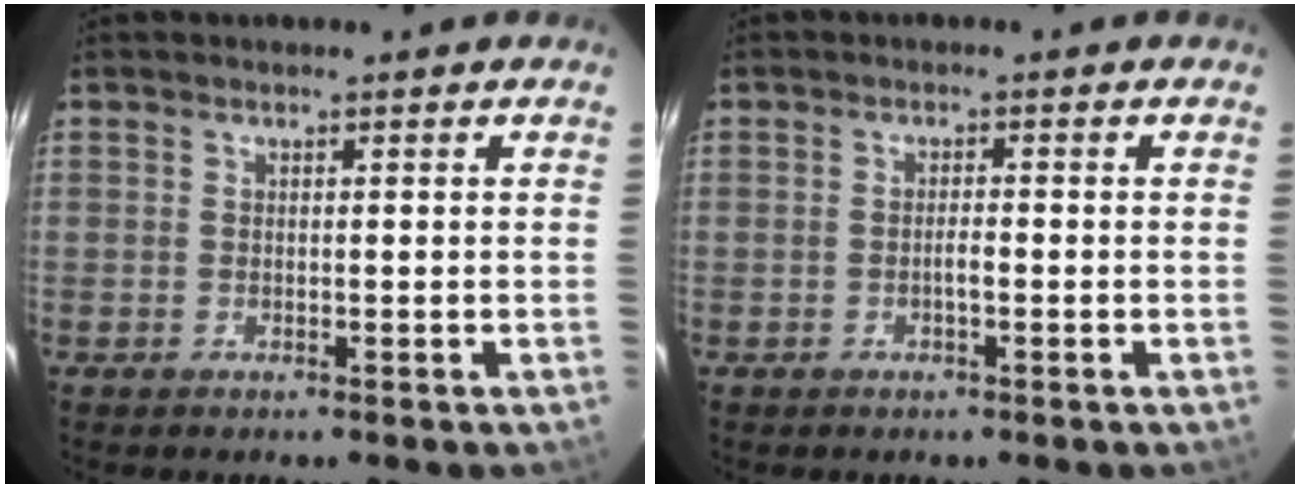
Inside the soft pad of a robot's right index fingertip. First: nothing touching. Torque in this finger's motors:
{"motor_torque": [0.21, -0.10, 0.20, 0.03]}